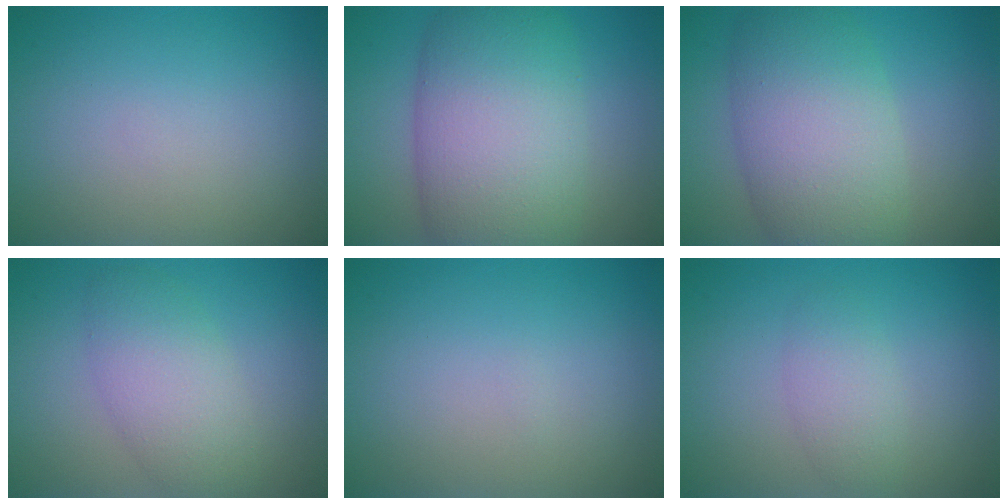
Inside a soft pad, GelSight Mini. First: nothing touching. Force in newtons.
{"total": 12.0, "press": 12.0, "slide": 0.6}
{"total": 8.9, "press": 8.9, "slide": 0.3}
{"total": 4.5, "press": 4.5, "slide": 0.2}
{"total": 0.0}
{"total": 2.1, "press": 2.1, "slide": 0.1}